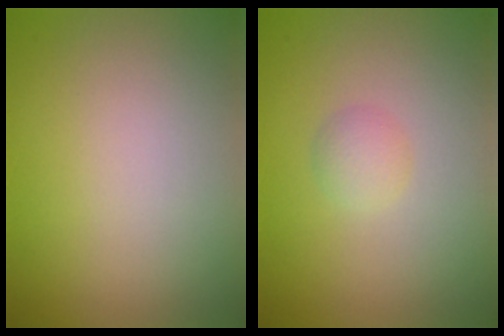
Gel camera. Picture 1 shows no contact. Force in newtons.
{"total": 1.4, "press": 1.4, "slide": 0.0}